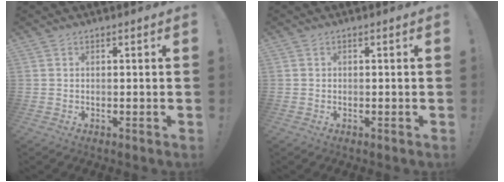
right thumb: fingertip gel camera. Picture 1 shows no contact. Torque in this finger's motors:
{"motor_torque": [0.10, -0.06, -0.19, 0.03, 0.13]}